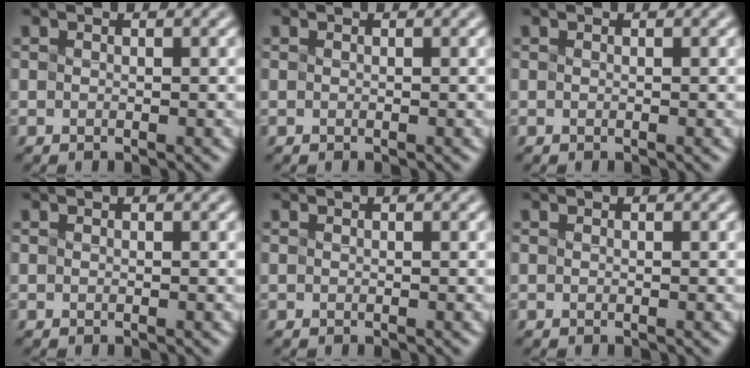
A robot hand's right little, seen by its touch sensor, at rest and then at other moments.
{"total": 0.0}
{"total": 0.0}
{"total": 0.0}
{"total": 0.0}
{"total": 0.0}